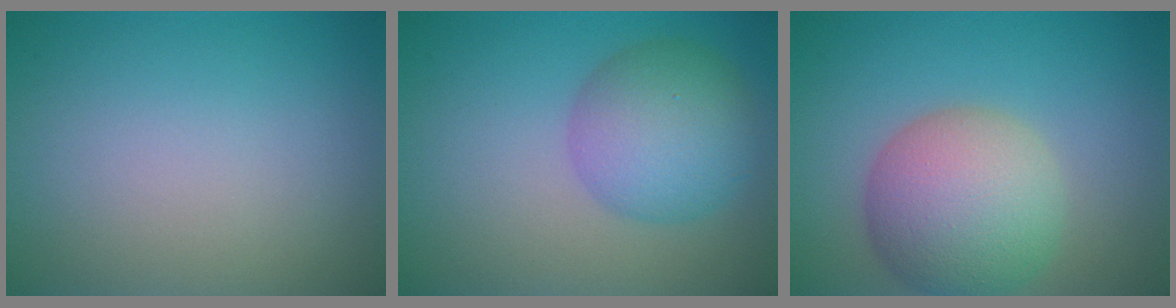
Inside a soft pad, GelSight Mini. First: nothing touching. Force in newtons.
{"total": 6.1, "press": 6.1, "slide": 0.2}
{"total": 7.8, "press": 7.8, "slide": 0.3}